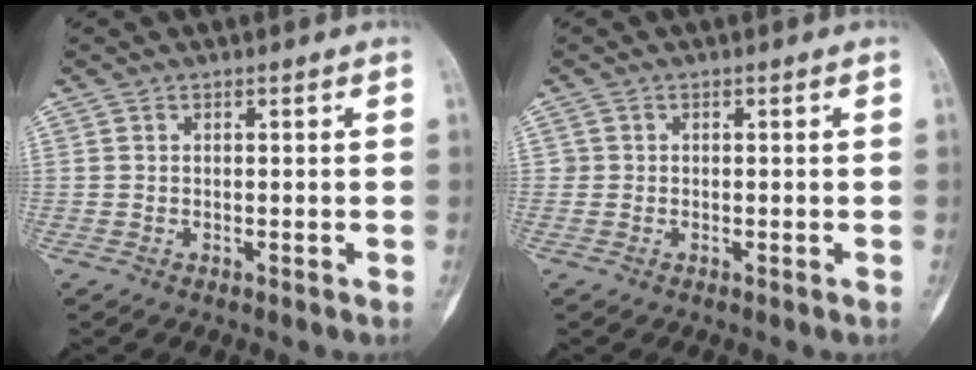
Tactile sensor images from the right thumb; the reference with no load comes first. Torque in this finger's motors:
{"motor_torque": [-0.18, -0.30, 0.44, -0.10, 0.00]}